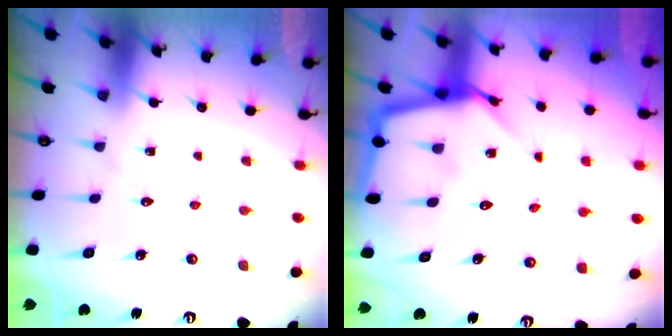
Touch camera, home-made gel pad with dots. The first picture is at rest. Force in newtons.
{"total": 7.5, "press": 7.5, "slide": 0.6}